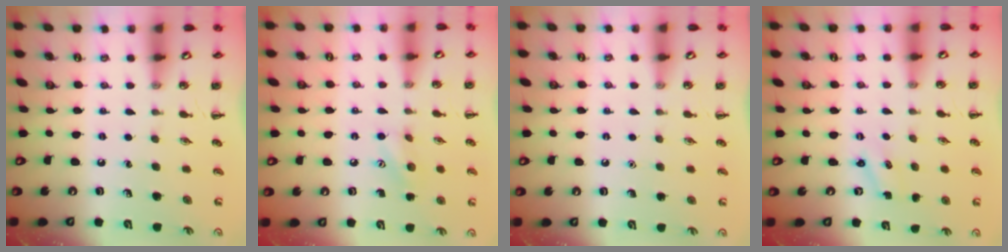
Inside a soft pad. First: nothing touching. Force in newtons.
{"total": 8.2, "press": 8.1, "slide": 1.6}
{"total": 1.6, "press": 1.6, "slide": 0.1}
{"total": 0.8, "press": 0.8, "slide": 0.3}